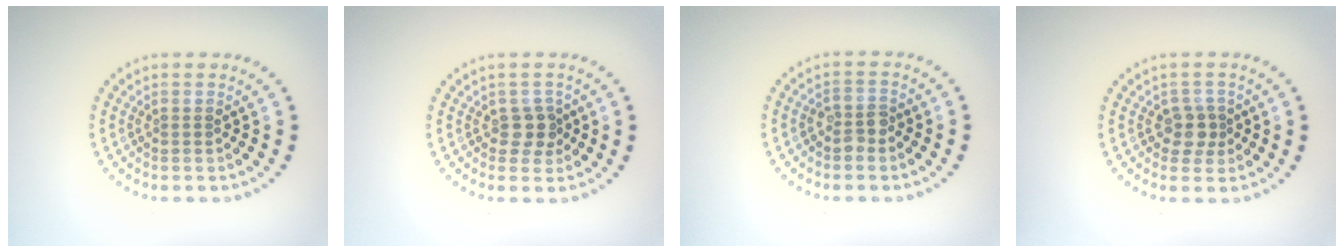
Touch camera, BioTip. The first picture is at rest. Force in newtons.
{"total": 1.8, "press": 1.6, "slide": 0.9}
{"total": 1.7, "press": 1.6, "slide": 0.5}
{"total": 2.1, "press": 1.8, "slide": 1.1}